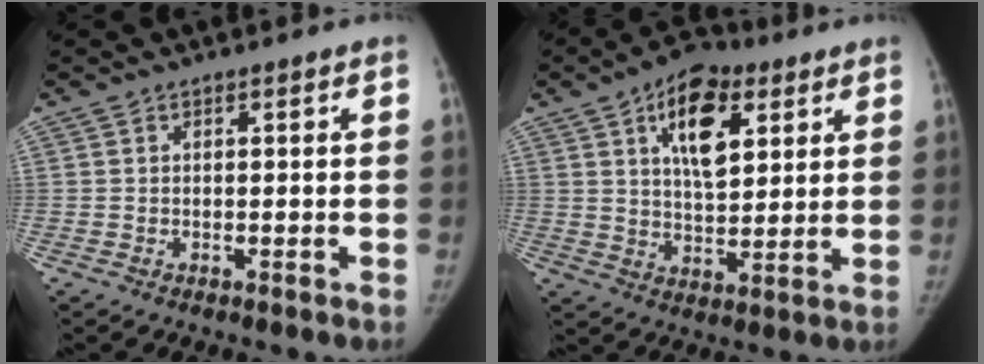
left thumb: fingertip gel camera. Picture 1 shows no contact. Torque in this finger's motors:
{"motor_torque": [1.45, 0.84, 1.58, -0.75, 0.39]}